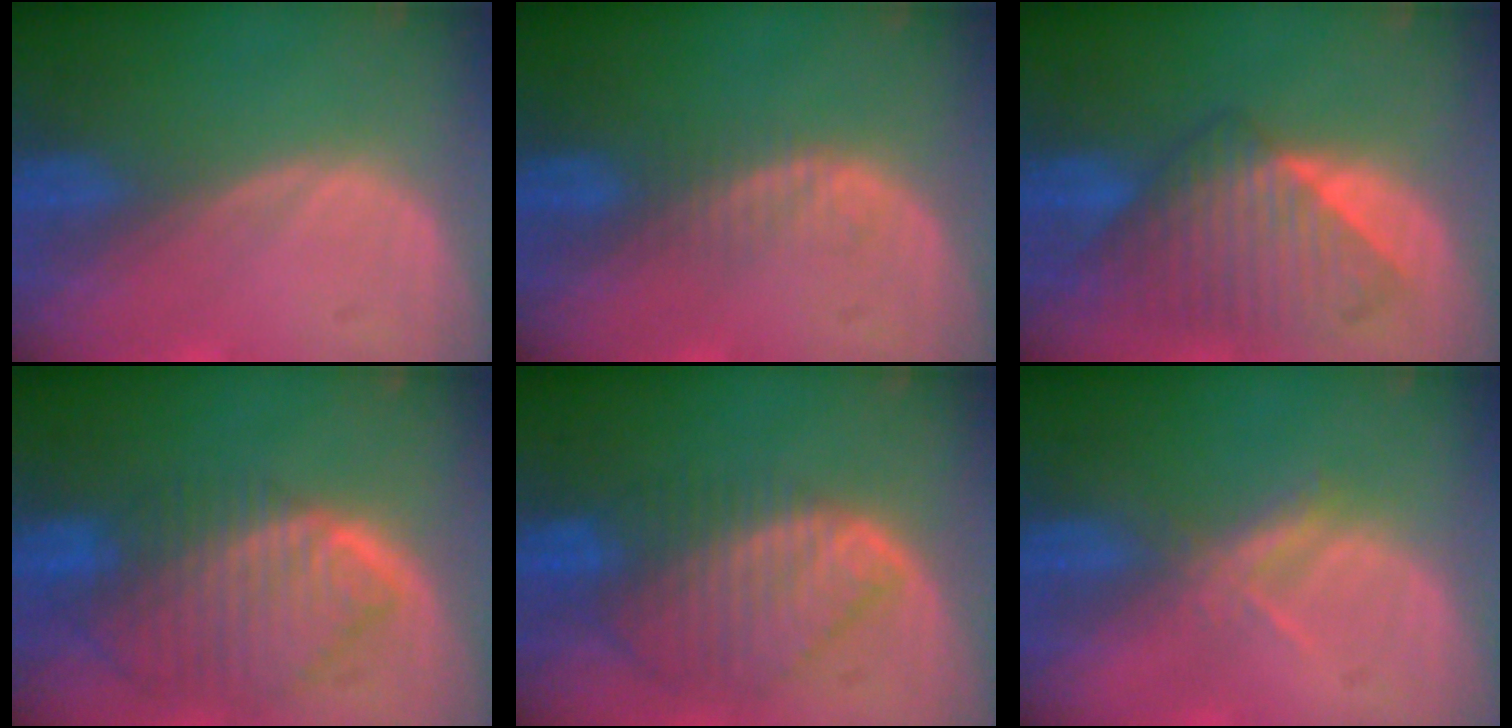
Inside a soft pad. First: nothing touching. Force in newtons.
{"total": 2.3, "press": 2.3, "slide": 0.3}
{"total": 8.4, "press": 8.2, "slide": 2.1}
{"total": 10.1, "press": 8.5, "slide": 5.3}
{"total": 8.7, "press": 7.7, "slide": 4.2}
{"total": 2.6, "press": 2.5, "slide": 0.9}